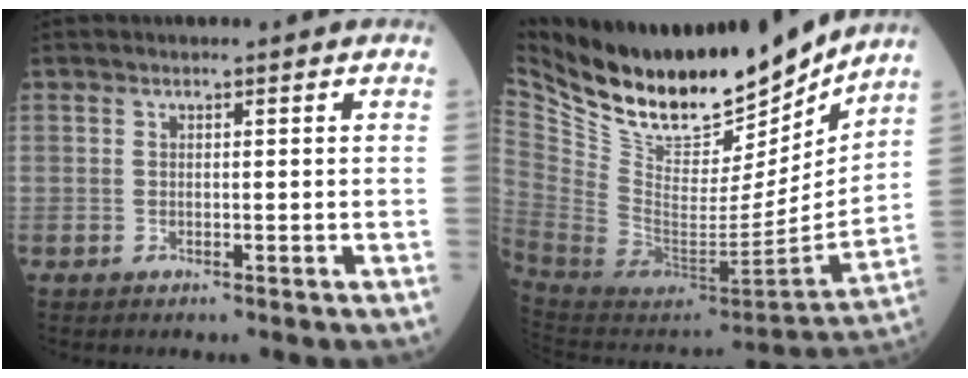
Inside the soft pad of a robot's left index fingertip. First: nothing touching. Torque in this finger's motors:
{"motor_torque": [0.98, -1.16, 0.24, 0.06]}